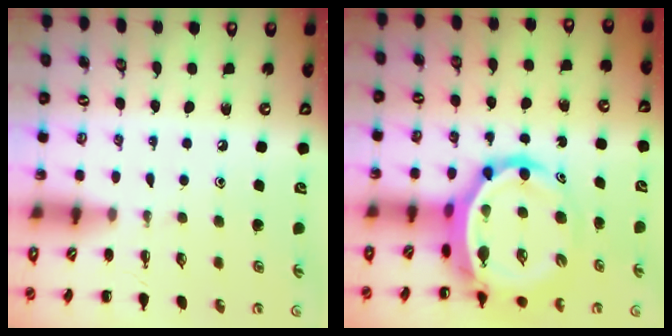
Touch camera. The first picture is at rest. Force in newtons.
{"total": 10.3, "press": 9.8, "slide": 3.2}